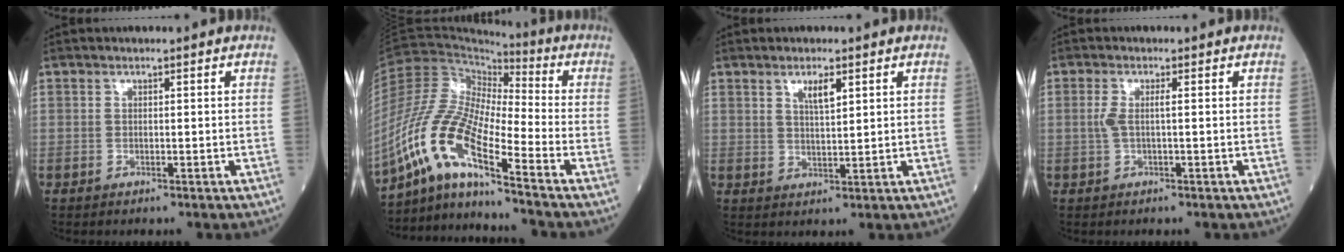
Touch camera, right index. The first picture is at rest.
{"total": 12.8, "force": [-8.2, 1.3, 9.7], "torque": [-0.218, -0.002, -0.158]}
{"total": 3.1, "force": [1.7, 0.7, 2.5], "torque": [-0.047, 0.001, 0.032]}
{"total": 2.0, "force": [0.0, 0.3, 2.0], "torque": [-0.045, 0.002, -0.001]}